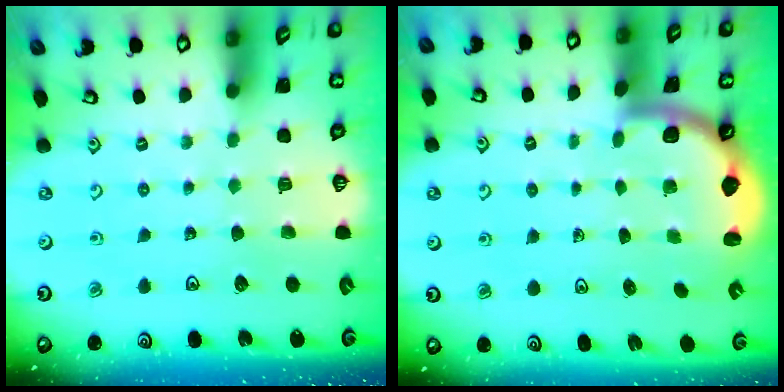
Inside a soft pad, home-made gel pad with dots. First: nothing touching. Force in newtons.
{"total": 1.8, "press": 1.8, "slide": 0.1}